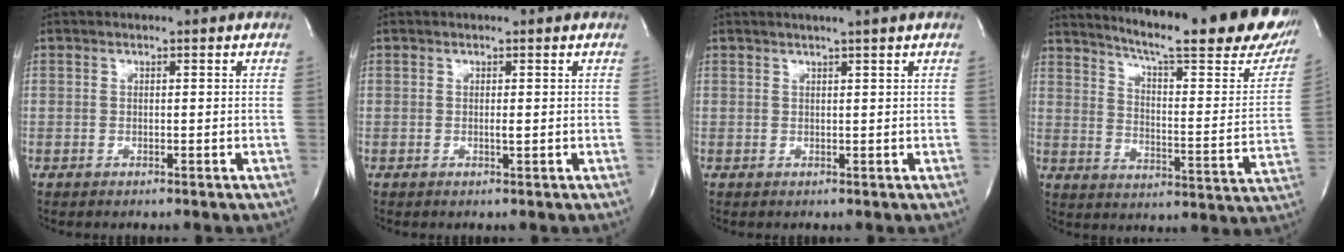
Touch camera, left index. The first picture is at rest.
{"total": 0.6, "force": [0.0, 0.0, 0.6], "torque": [-0.014, -0.002, 0.000]}
{"total": 2.2, "force": [1.6, -0.8, 1.2], "torque": [-0.018, 0.000, 0.031]}
{"total": 28.6, "force": [23.7, 3.0, 15.9], "torque": [-0.238, -0.079, 0.296]}